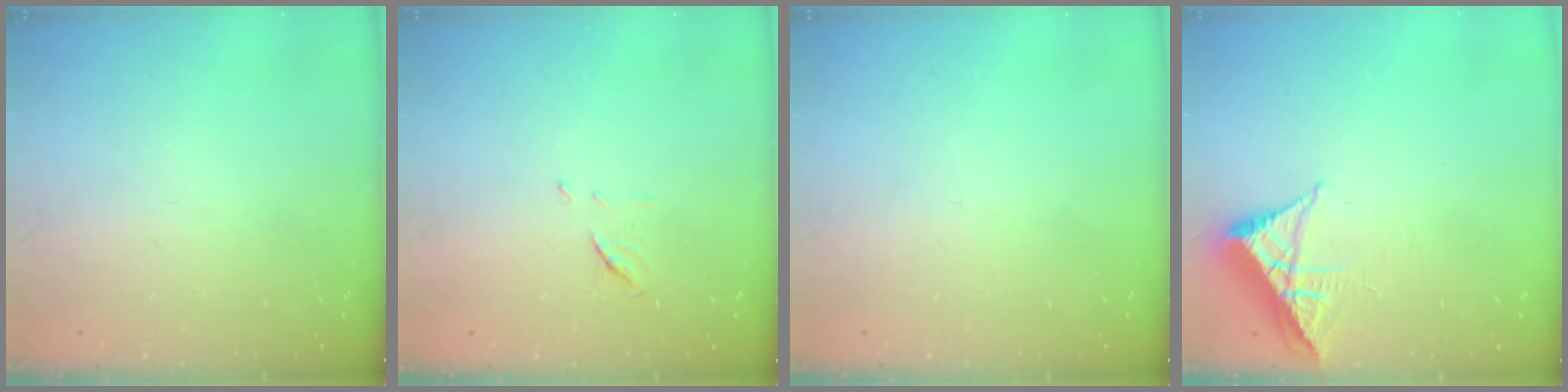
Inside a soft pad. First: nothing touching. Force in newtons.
{"total": 6.4, "press": 6.4, "slide": 0.4}
{"total": 0.0}
{"total": 6.3, "press": 6.2, "slide": 0.9}